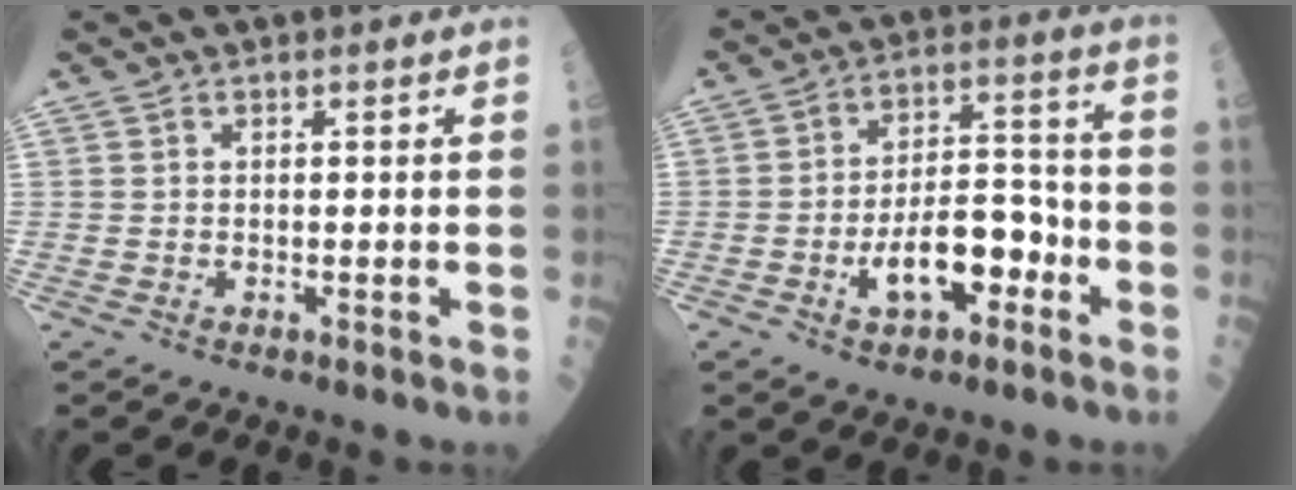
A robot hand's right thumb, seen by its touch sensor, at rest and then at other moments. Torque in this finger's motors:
{"motor_torque": [0.37, 0.37, 0.70, -0.01, 0.07]}